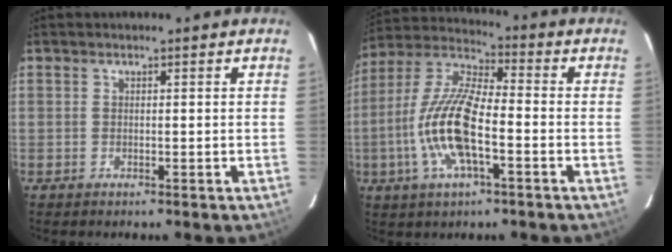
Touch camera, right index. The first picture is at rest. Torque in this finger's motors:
{"motor_torque": [2.14, 0.00, 1.05, 0.19]}